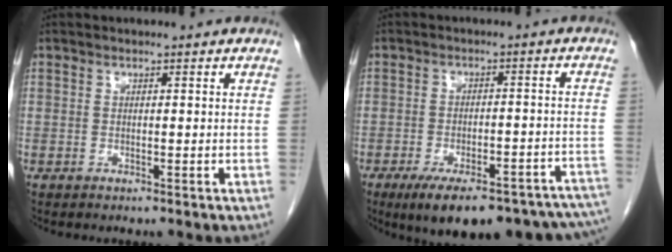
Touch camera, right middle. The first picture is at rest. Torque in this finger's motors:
{"motor_torque": [0.58, -0.53, 0.18, 0.10]}